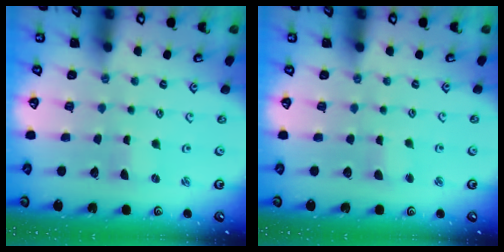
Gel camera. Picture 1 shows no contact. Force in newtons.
{"total": 2.5, "press": 2.5, "slide": 0.5}